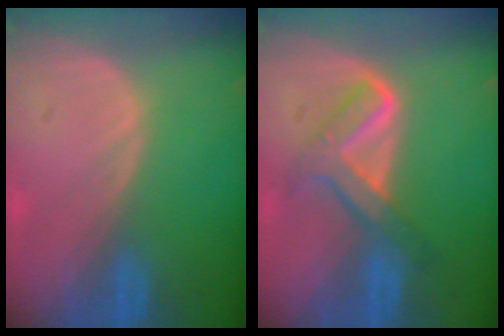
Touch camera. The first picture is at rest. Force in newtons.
{"total": 5.8, "press": 5.8, "slide": 0.2}